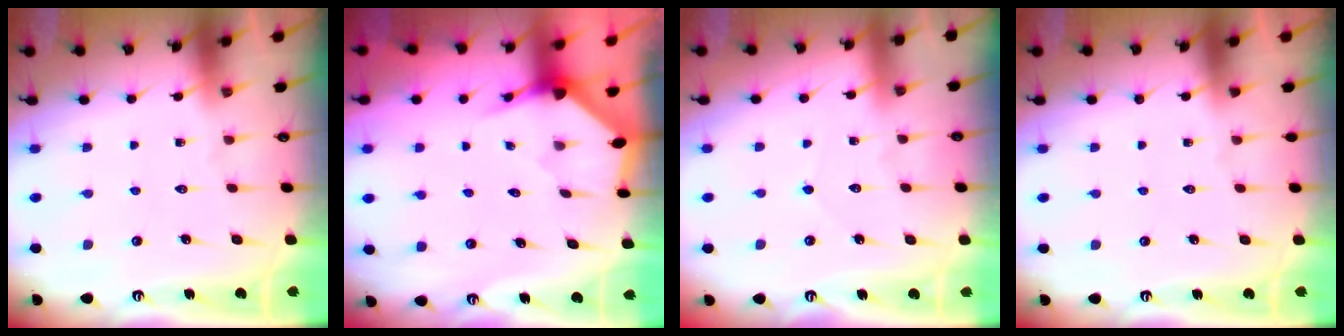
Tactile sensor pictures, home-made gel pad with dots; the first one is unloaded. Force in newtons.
{"total": 2.8, "press": 2.8, "slide": 0.3}
{"total": 2.1, "press": 2.1, "slide": 0.1}
{"total": 0.0}